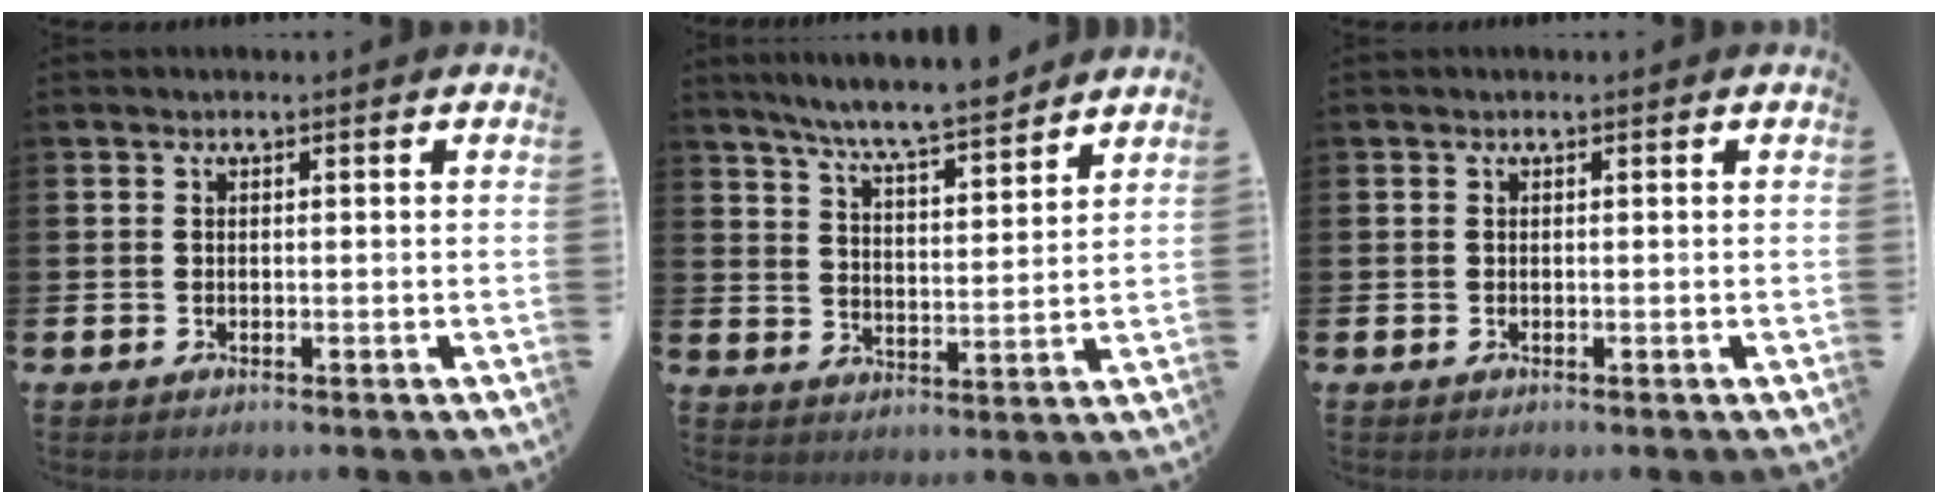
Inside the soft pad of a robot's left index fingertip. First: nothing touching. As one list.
[{"total": 7.8, "force": [7.4, 0.0, 2.5], "torque": [-0.077, -0.042, 0.132]}, {"total": 0.0}]